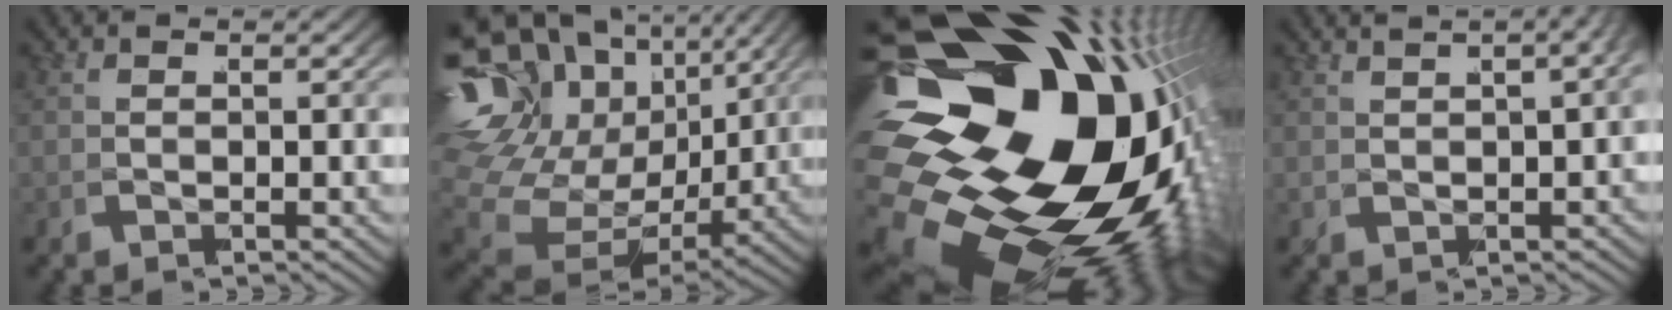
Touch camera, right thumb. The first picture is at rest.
{"total": 14.8, "force": [0.8, 11.3, 9.5], "torque": [-0.204, -0.022, 0.006]}
{"total": 36.9, "force": [-5.2, 25.0, 26.7], "torque": [-0.439, -0.072, -0.061]}
{"total": 3.5, "force": [2.0, 1.5, 2.5], "torque": [-0.009, 0.030, 0.019]}